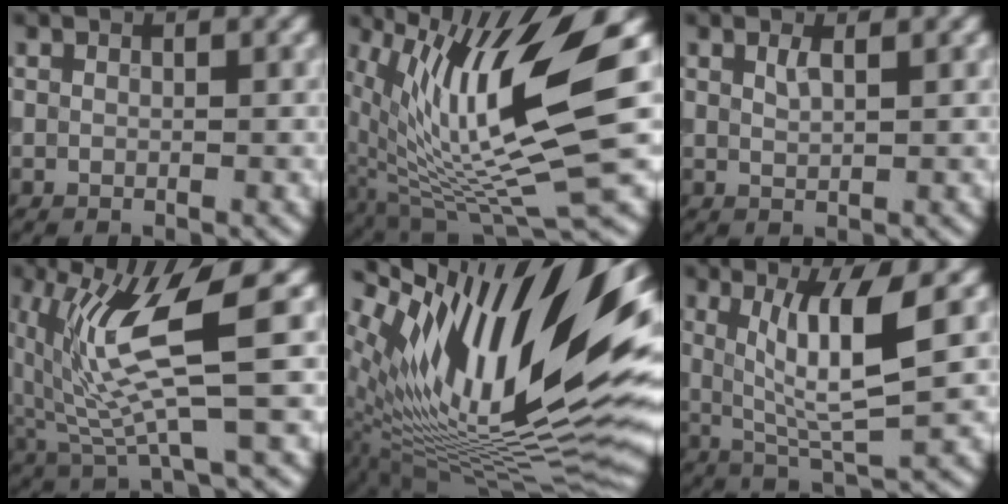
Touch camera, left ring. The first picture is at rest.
{"total": 13.2, "force": [3.0, 3.4, 12.4], "torque": [-0.229, -0.015, 0.073]}
{"total": 1.2, "force": [0.8, 0.3, 0.8], "torque": [-0.018, 0.002, 0.014]}
{"total": 8.7, "force": [1.5, 1.6, 8.4], "torque": [-0.169, -0.013, 0.031]}
{"total": 17.5, "force": [4.7, 6.7, 15.5], "torque": [-0.258, 0.016, 0.064]}
{"total": 6.8, "force": [1.7, 1.3, 6.5], "torque": [-0.114, -0.008, 0.033]}